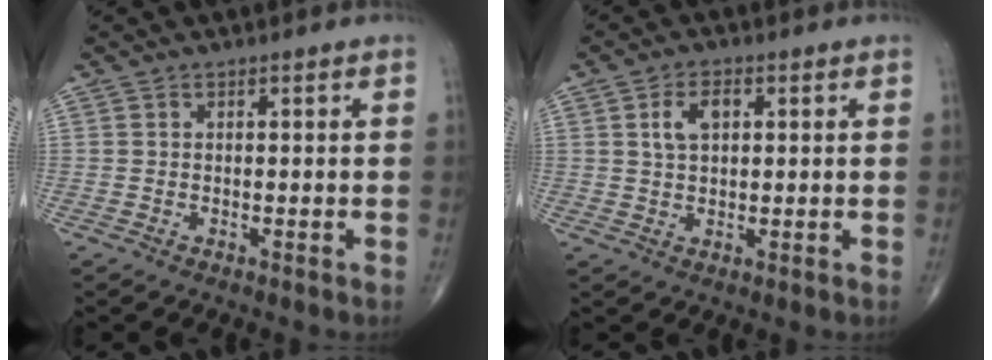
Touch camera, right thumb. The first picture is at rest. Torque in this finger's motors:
{"motor_torque": [-0.11, 0.38, -0.06, -0.05, 0.03]}